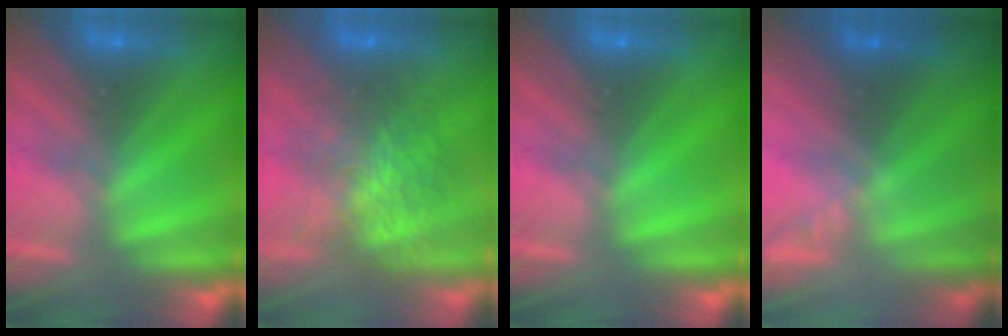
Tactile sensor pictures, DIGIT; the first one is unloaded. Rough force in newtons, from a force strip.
{"total": 5.6}
{"total": 0.0}
{"total": 6.1}